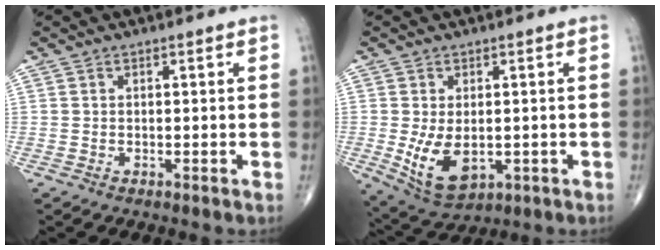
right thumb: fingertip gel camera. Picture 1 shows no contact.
{"total": 9.0, "force": [-1.3, 5.3, 7.2], "torque": [-0.123, -0.015, -0.006]}